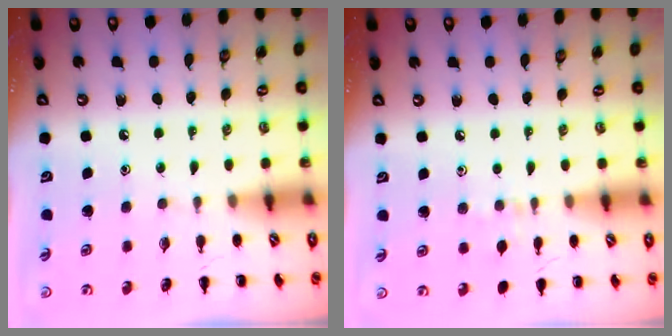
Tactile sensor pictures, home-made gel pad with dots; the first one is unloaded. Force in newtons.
{"total": 5.7, "press": 5.4, "slide": 2.0}